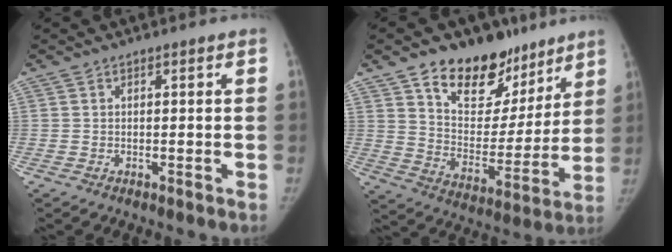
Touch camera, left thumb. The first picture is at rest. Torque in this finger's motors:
{"motor_torque": [0.29, 0.44, 1.32, -1.46, 0.02]}